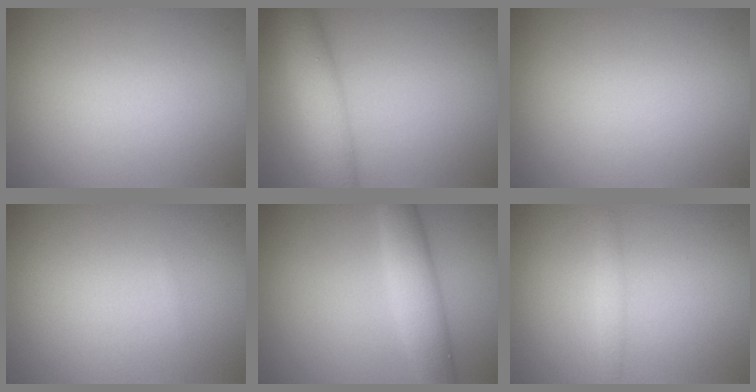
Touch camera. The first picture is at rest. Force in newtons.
{"total": 5.4, "press": 5.4, "slide": 0.1}
{"total": 0.0}
{"total": 0.0}
{"total": 4.5, "press": 4.5, "slide": 0.0}
{"total": 1.0, "press": 1.0, "slide": 0.1}